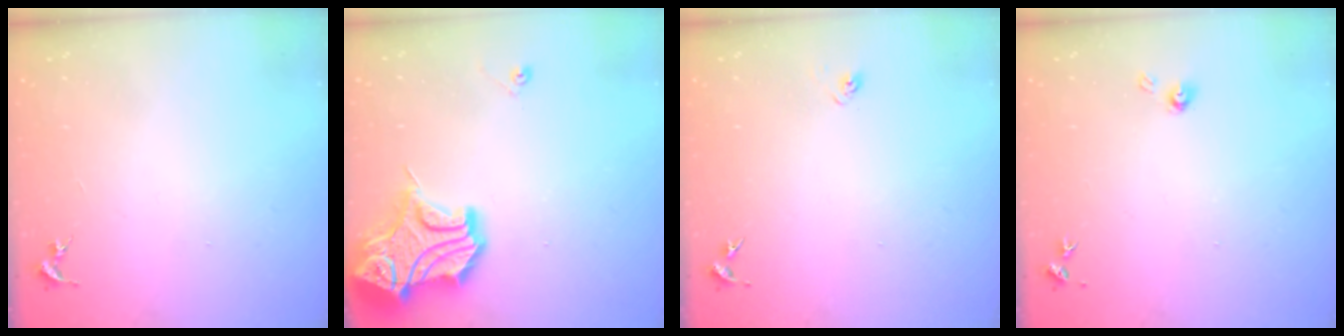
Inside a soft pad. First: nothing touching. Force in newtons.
{"total": 17.4, "press": 17.2, "slide": 2.4}
{"total": 3.3, "press": 3.2, "slide": 0.8}
{"total": 4.1, "press": 4.1, "slide": 0.4}